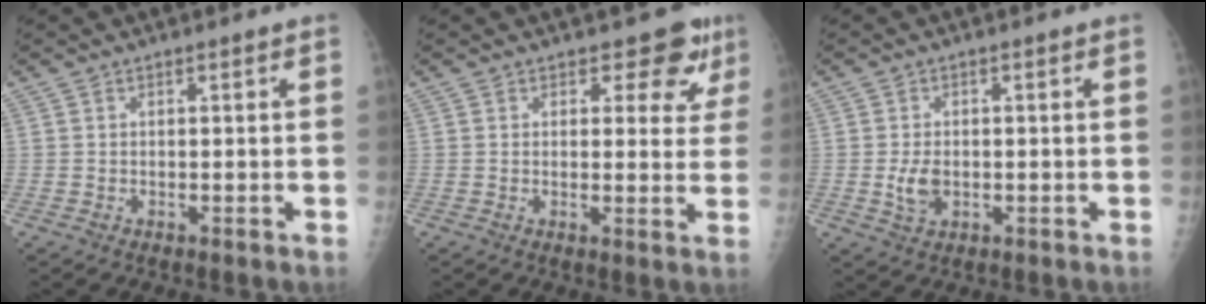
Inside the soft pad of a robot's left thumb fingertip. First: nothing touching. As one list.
[{"total": 6.0, "force": [3.9, 3.6, 2.8], "torque": [0.004, -0.020, 0.041]}, {"total": 4.1, "force": [-0.7, 2.6, 3.1], "torque": [-0.056, 0.003, -0.008]}]